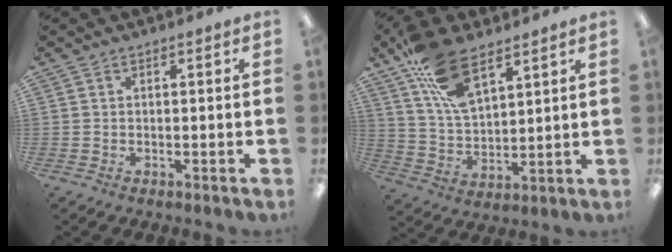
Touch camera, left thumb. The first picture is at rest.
{"total": 14.4, "force": [9.4, 6.5, 8.9], "torque": [-0.174, -0.031, 0.174]}